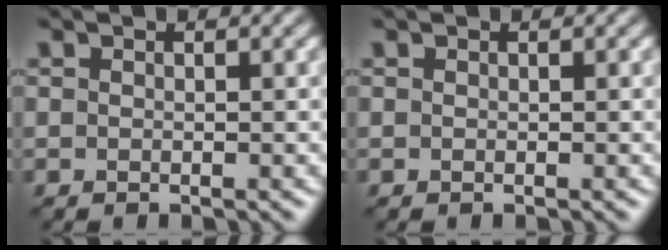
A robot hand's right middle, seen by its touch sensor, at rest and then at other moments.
{"total": 0.0}